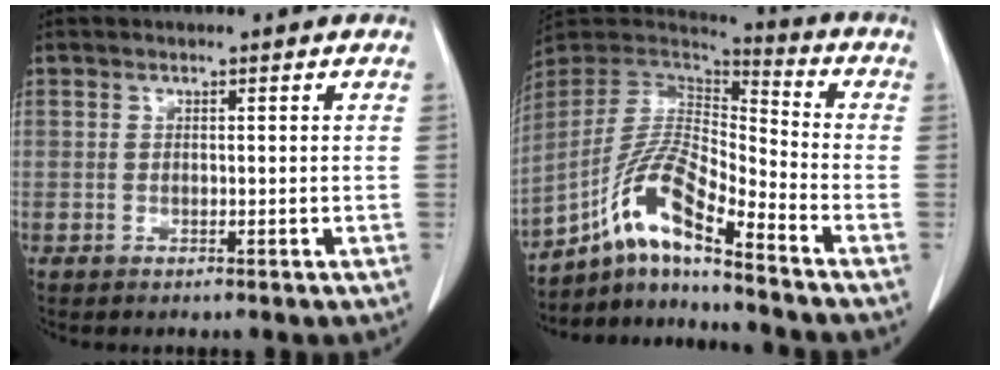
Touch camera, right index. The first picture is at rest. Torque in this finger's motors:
{"motor_torque": [1.28, -0.86, 0.29, 0.18]}